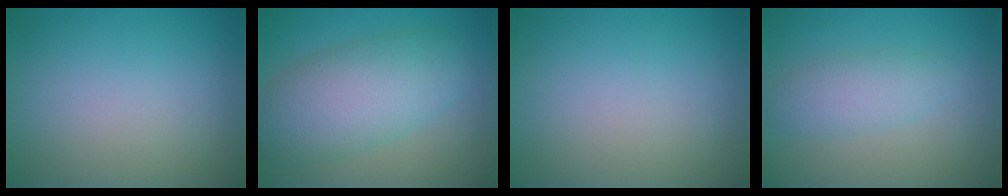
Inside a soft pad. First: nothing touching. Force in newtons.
{"total": 6.9, "press": 6.9, "slide": 0.4}
{"total": 0.0}
{"total": 2.6, "press": 2.6, "slide": 0.2}